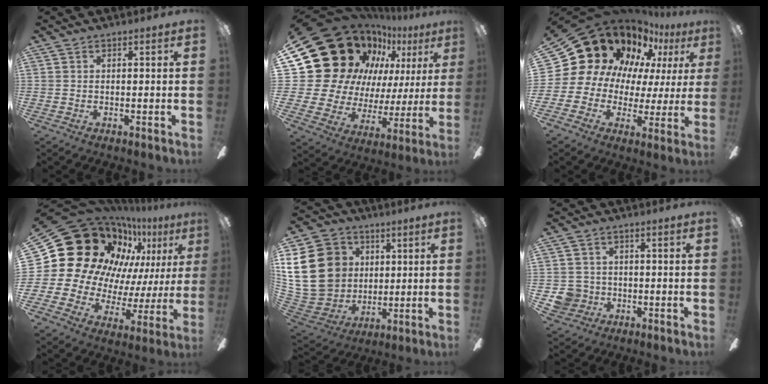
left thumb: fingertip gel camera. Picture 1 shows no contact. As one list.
[{"total": 23.9, "force": [13.3, 16.3, 11.2], "torque": [-0.205, -0.099, 0.278]}, {"total": 18.3, "force": [11.8, 12.4, 6.4], "torque": [-0.136, -0.105, 0.241]}, {"total": 25.2, "force": [13.1, 17.7, 12.2], "torque": [-0.210, -0.113, 0.282]}, {"total": 22.7, "force": [4.1, 19.1, 11.6], "torque": [-0.241, -0.002, 0.096]}, {"total": 6.0, "force": [-1.4, 5.7, 1.2], "torque": [-0.041, 0.011, -0.024]}]